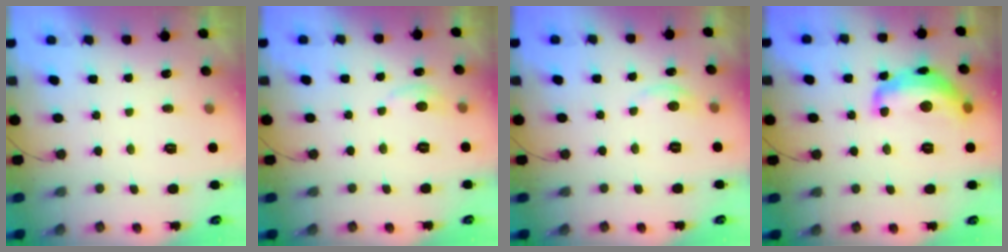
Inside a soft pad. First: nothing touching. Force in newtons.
{"total": 5.4, "press": 5.3, "slide": 0.7}
{"total": 3.6, "press": 3.6, "slide": 0.5}
{"total": 15.0, "press": 15.0, "slide": 1.1}